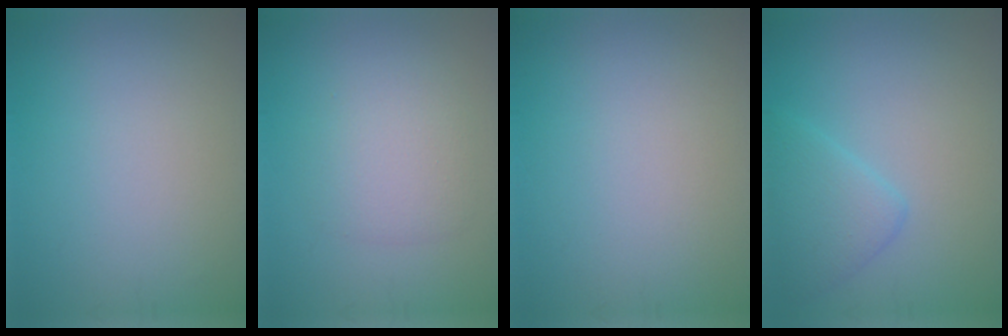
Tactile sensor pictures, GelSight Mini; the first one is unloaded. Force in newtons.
{"total": 2.9, "press": 2.9, "slide": 0.2}
{"total": 0.0}
{"total": 2.3, "press": 2.3, "slide": 0.0}